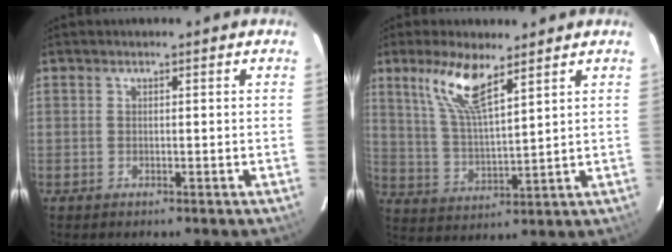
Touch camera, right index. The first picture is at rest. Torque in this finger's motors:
{"motor_torque": [0.36, 0.34, 0.48, 0.13]}